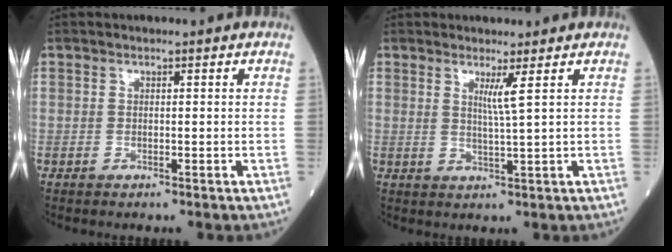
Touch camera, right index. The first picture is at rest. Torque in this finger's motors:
{"motor_torque": [0.11, 0.08, -0.06, 0.01]}